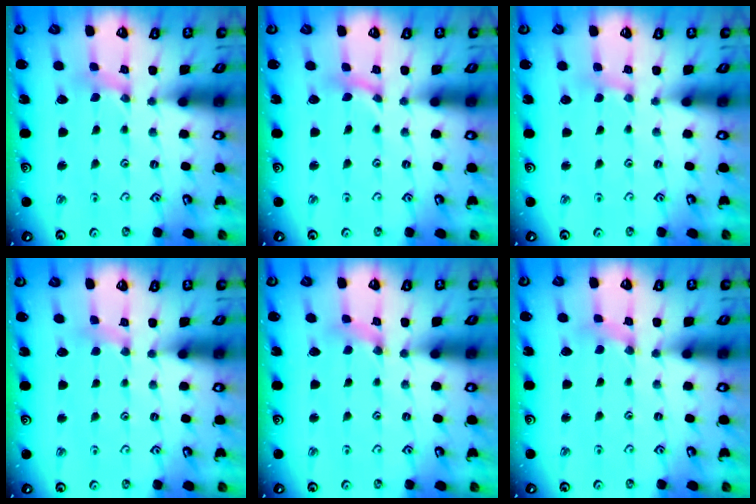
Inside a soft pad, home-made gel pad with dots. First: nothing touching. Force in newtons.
{"total": 0.0}
{"total": 0.8, "press": 0.8, "slide": 0.2}
{"total": 2.9, "press": 2.8, "slide": 0.6}
{"total": 1.3, "press": 1.3, "slide": 0.3}
{"total": 1.4, "press": 1.3, "slide": 0.3}